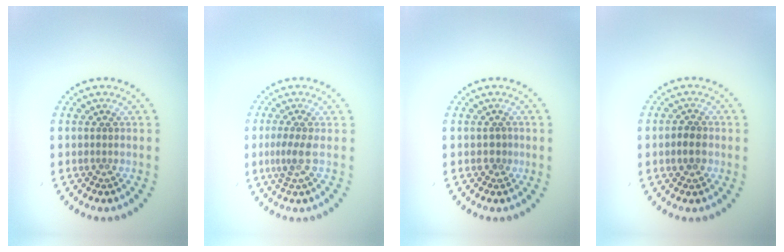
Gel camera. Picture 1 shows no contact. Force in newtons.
{"total": 1.6, "press": 1.3, "slide": 1.0}
{"total": 0.8, "press": 0.7, "slide": 0.4}
{"total": 1.9, "press": 1.8, "slide": 0.4}